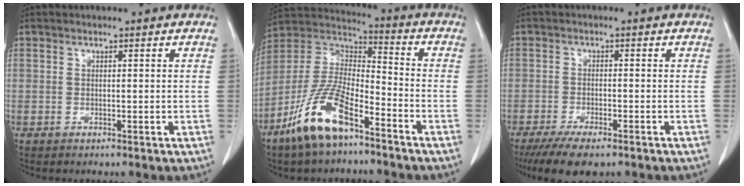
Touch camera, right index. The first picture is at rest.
{"total": 14.3, "force": [-8.8, 4.3, 10.5], "torque": [-0.223, -0.002, -0.169]}
{"total": 7.3, "force": [-5.1, 2.5, 4.5], "torque": [-0.073, -0.013, -0.083]}